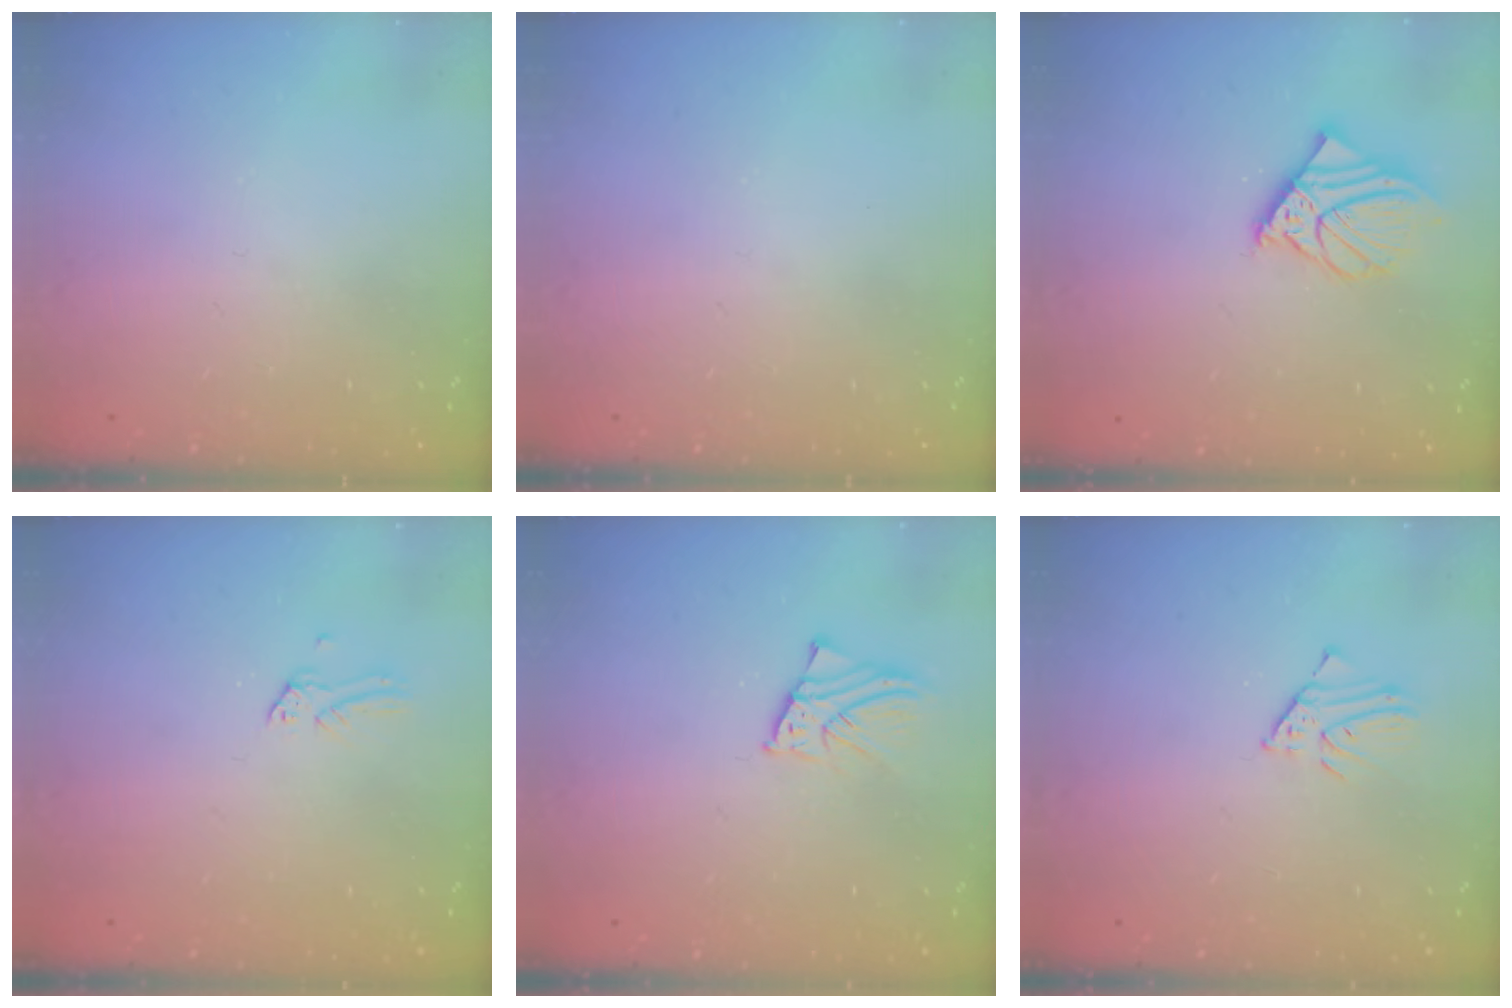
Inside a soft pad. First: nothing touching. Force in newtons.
{"total": 0.0}
{"total": 9.2, "press": 8.9, "slide": 2.1}
{"total": 0.0}
{"total": 2.3, "press": 2.3, "slide": 0.1}
{"total": 2.4, "press": 2.4, "slide": 0.2}